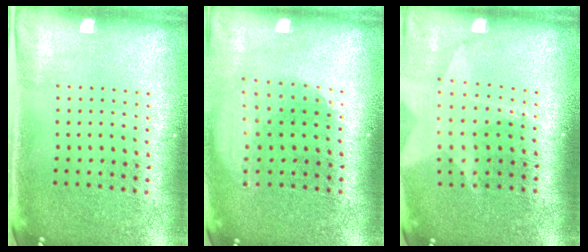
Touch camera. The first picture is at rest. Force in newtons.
{"total": 1.7, "press": 1.3, "slide": 1.1}
{"total": 1.8, "press": 1.5, "slide": 1.1}